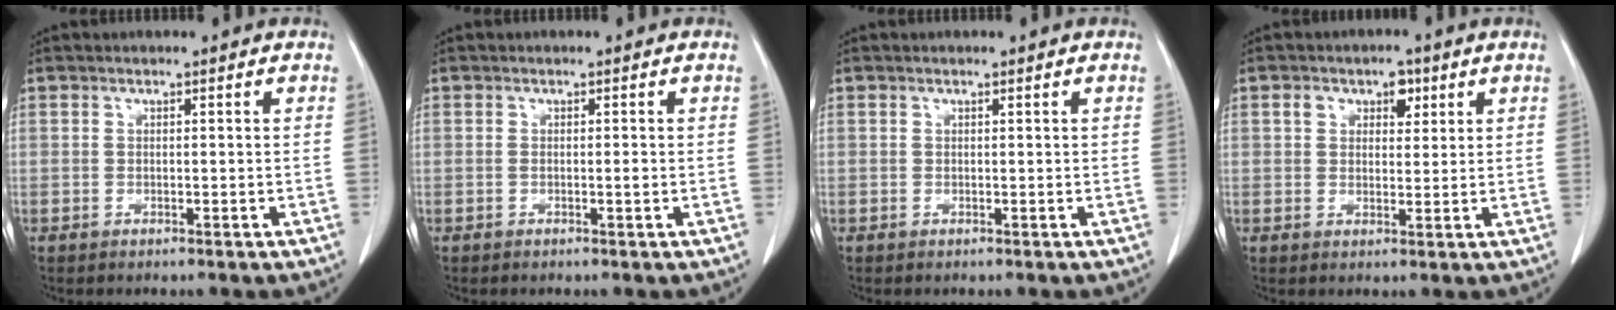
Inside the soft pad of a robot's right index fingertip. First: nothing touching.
{"total": 0.9, "force": [-0.1, 0.1, 0.8], "torque": [-0.017, -0.001, -0.002]}
{"total": 0.0}
{"total": 4.3, "force": [1.9, 2.8, 2.7], "torque": [-0.037, 0.012, 0.030]}